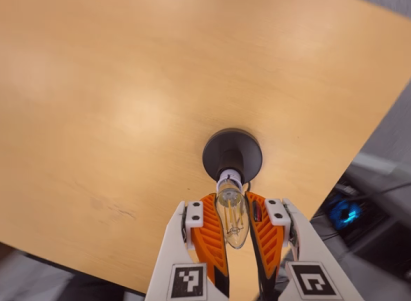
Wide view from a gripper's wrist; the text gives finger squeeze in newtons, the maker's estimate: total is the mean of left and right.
{"total": 23.5, "left": 24.4, "right": 22.6}